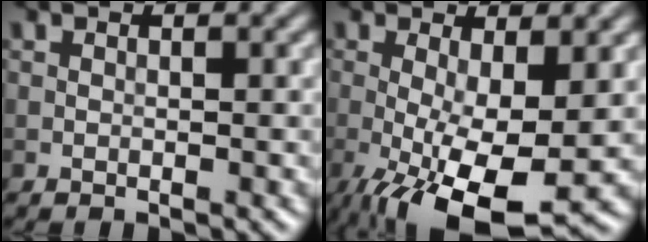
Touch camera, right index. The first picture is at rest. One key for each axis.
{"total": 10.1, "fx": -3.0, "fy": 3.0, "fz": 9.1, "tx": -0.166, "ty": -0.019, "tz": -0.044}